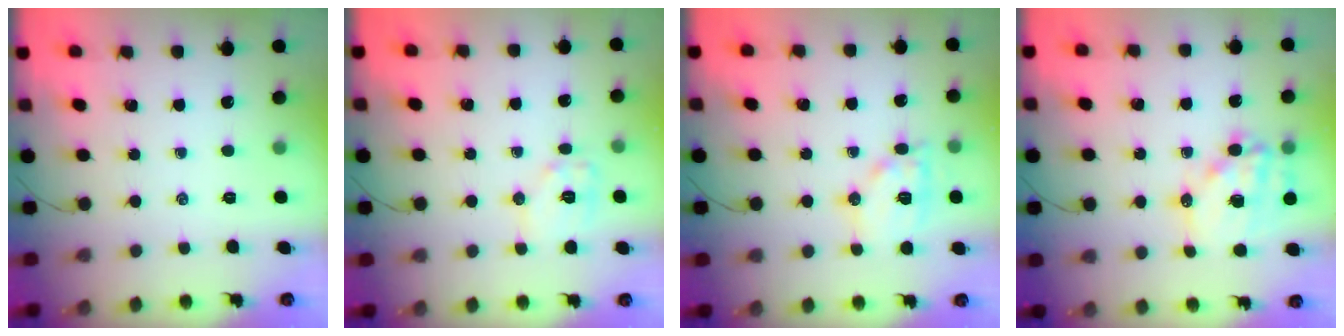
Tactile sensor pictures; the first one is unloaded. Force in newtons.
{"total": 8.5, "press": 8.5, "slide": 0.2}
{"total": 11.3, "press": 11.3, "slide": 0.9}
{"total": 14.0, "press": 13.8, "slide": 2.8}